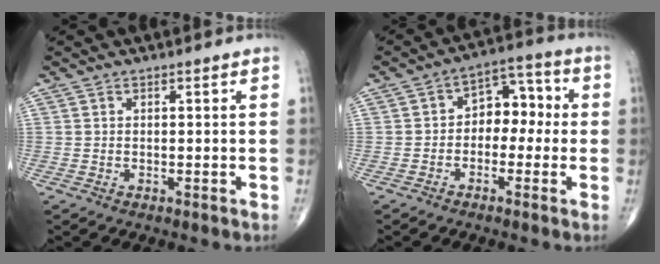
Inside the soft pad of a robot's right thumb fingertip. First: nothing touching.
{"total": 7.7, "force": [-0.6, 5.5, 5.4], "torque": [-0.038, 0.037, -0.025]}